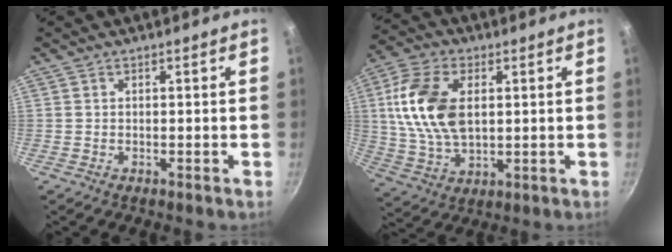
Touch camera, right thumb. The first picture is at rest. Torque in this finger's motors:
{"motor_torque": [1.07, 2.39, 1.59, -0.01, 0.19]}